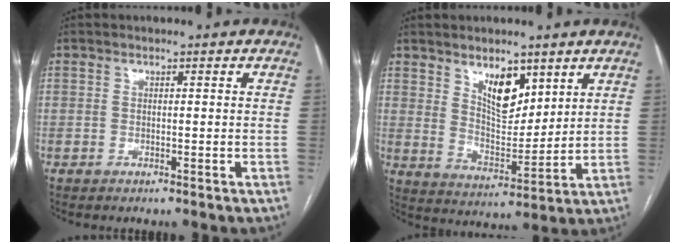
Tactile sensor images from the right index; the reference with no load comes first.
{"total": 8.2, "force": [4.8, 3.7, 5.6], "torque": [-0.096, -0.008, 0.093]}